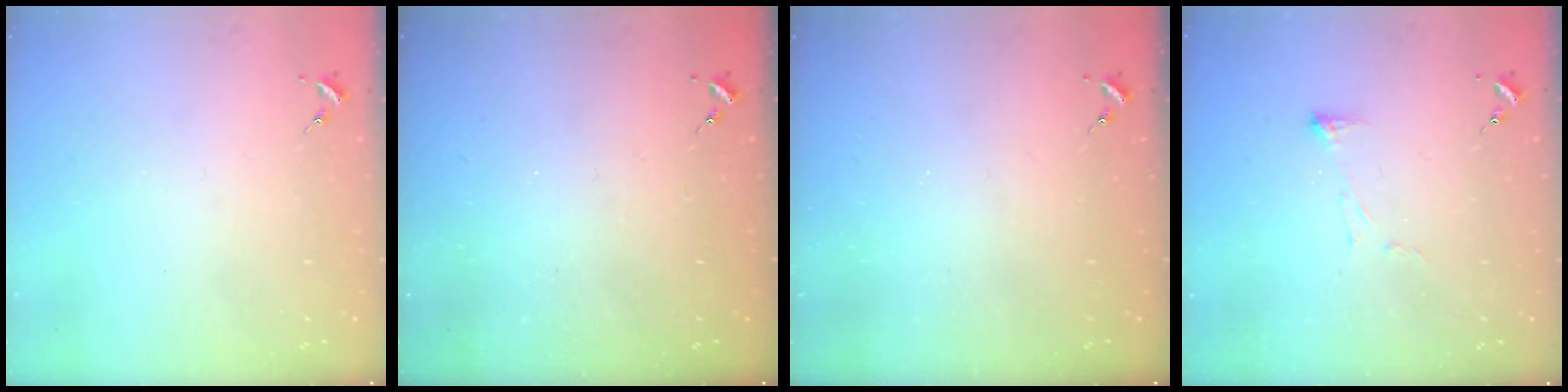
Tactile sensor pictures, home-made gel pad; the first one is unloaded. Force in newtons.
{"total": 0.0}
{"total": 0.0}
{"total": 3.7, "press": 3.6, "slide": 0.6}